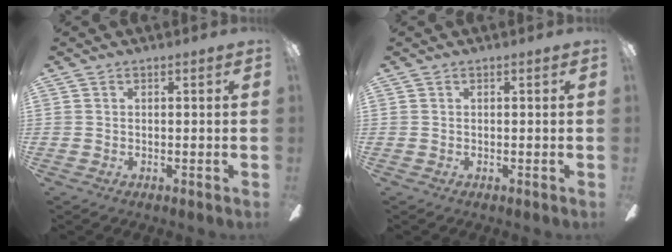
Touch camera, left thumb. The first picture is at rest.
{"total": 0.0}